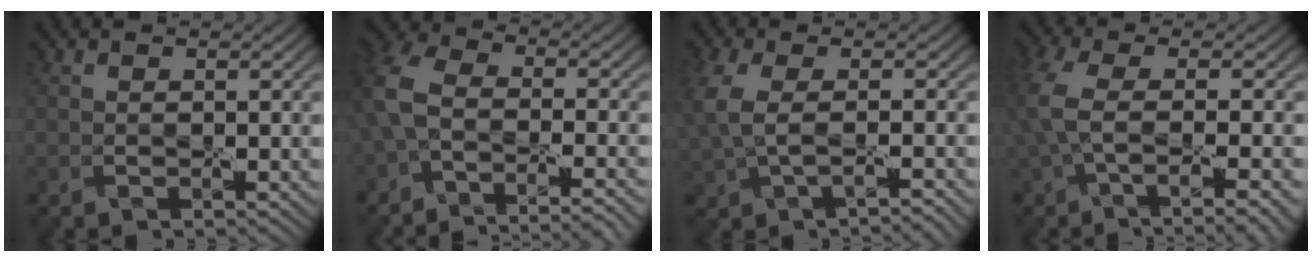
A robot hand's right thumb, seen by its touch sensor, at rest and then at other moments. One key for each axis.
{"total": 6.9, "fx": -3.1, "fy": 3.7, "fz": 5.0, "tx": -0.131, "ty": -0.001, "tz": -0.062}
{"total": 3.7, "fx": -0.2, "fy": 1.5, "fz": 3.4, "tx": -0.097, "ty": -0.005, "tz": -0.002}
{"total": 6.8, "fx": -1.5, "fy": 1.9, "fz": 6.3, "tx": -0.148, "ty": -0.005, "tz": -0.030}